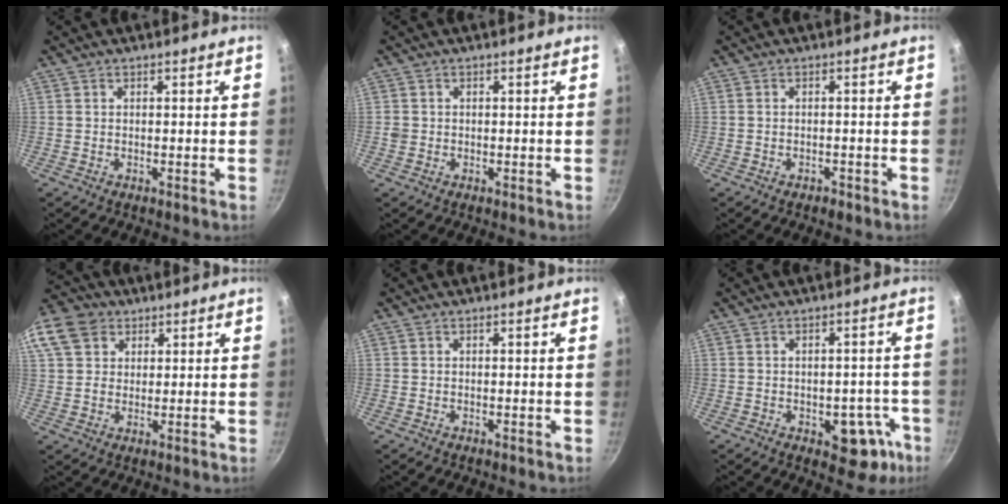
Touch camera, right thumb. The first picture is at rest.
{"total": 1.2, "force": [-0.2, 1.1, 0.4], "torque": [-0.007, 0.003, -0.003]}
{"total": 1.2, "force": [-0.9, 0.6, 0.6], "torque": [-0.011, 0.010, -0.009]}
{"total": 18.9, "force": [8.2, 14.5, 8.8], "torque": [-0.222, 0.047, 0.149]}
{"total": 0.0}
{"total": 9.9, "force": [-3.9, 5.9, 6.9], "torque": [-0.028, 0.025, -0.043]}